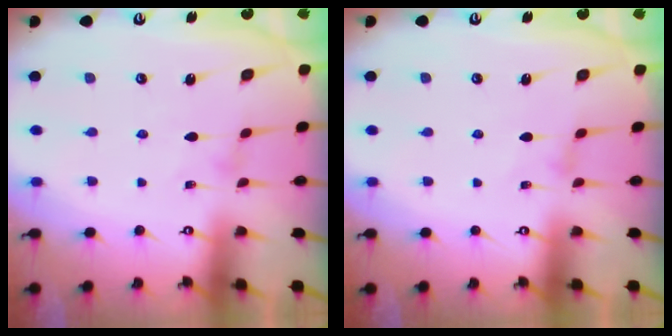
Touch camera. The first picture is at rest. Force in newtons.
{"total": 0.5, "press": 0.5, "slide": 0.1}